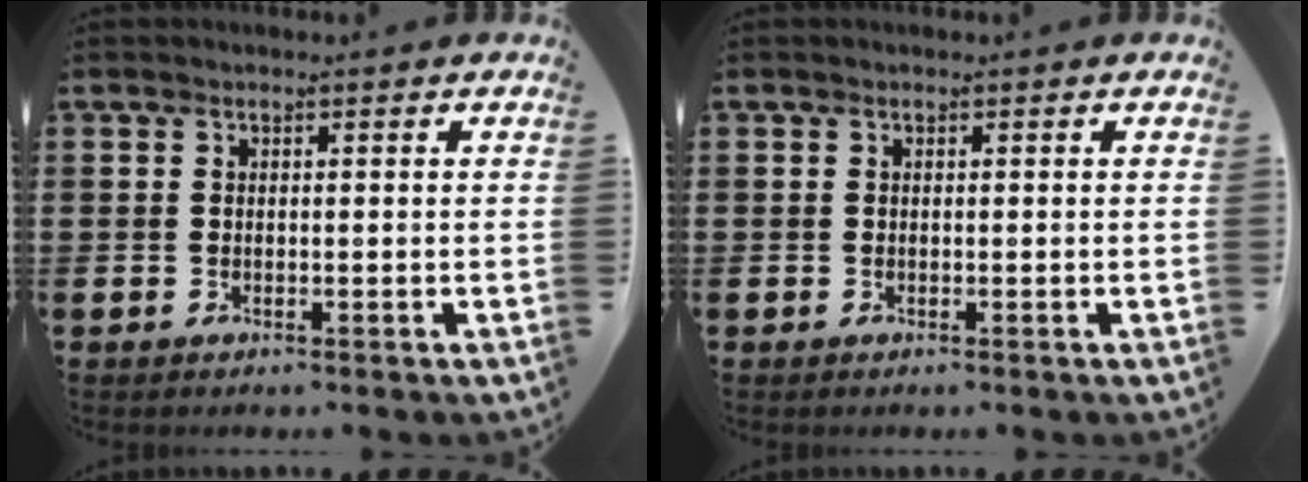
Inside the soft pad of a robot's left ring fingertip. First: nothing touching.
{"total": 0.0}